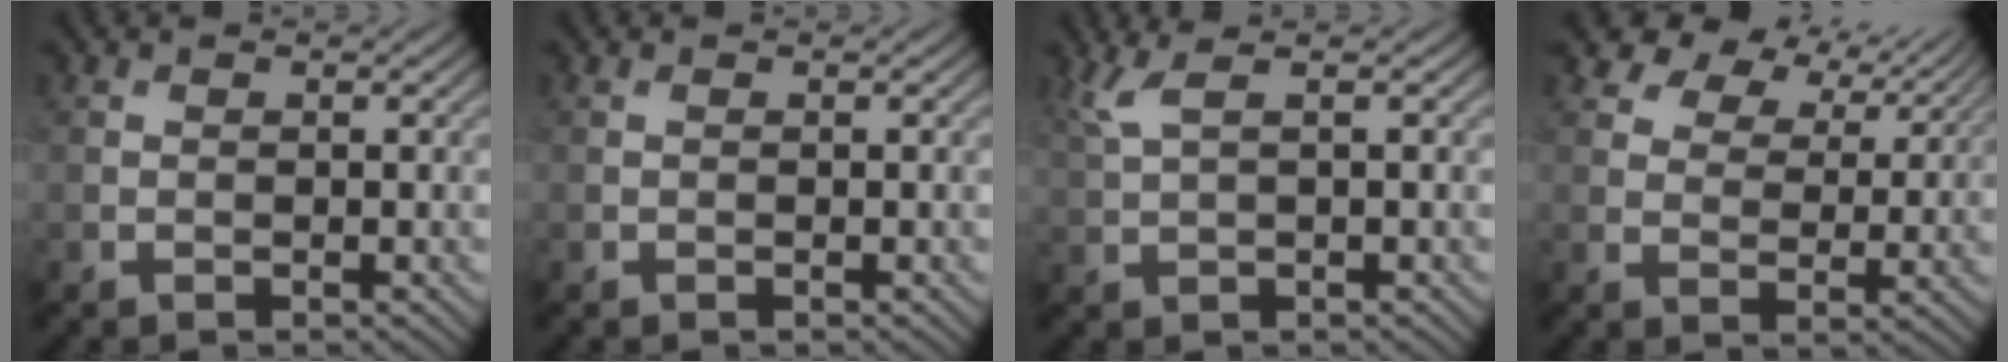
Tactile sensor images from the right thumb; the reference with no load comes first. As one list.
[{"total": 0.0}, {"total": 3.0, "force": [1.4, 0.6, 2.5], "torque": [-0.056, 0.010, 0.035]}, {"total": 7.8, "force": [5.5, 4.2, 3.7], "torque": [-0.066, 0.006, 0.092]}]